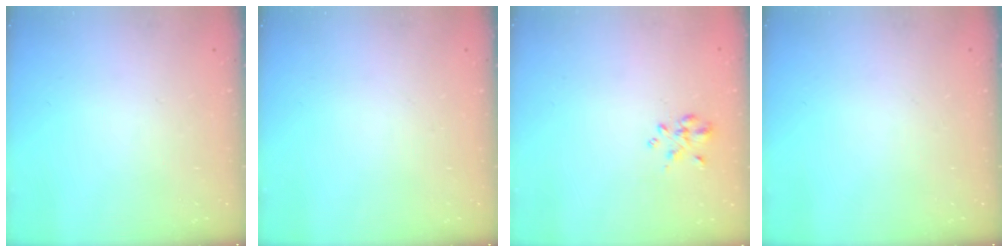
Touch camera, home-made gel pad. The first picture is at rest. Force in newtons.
{"total": 0.0}
{"total": 2.4, "press": 2.3, "slide": 0.9}
{"total": 0.0}